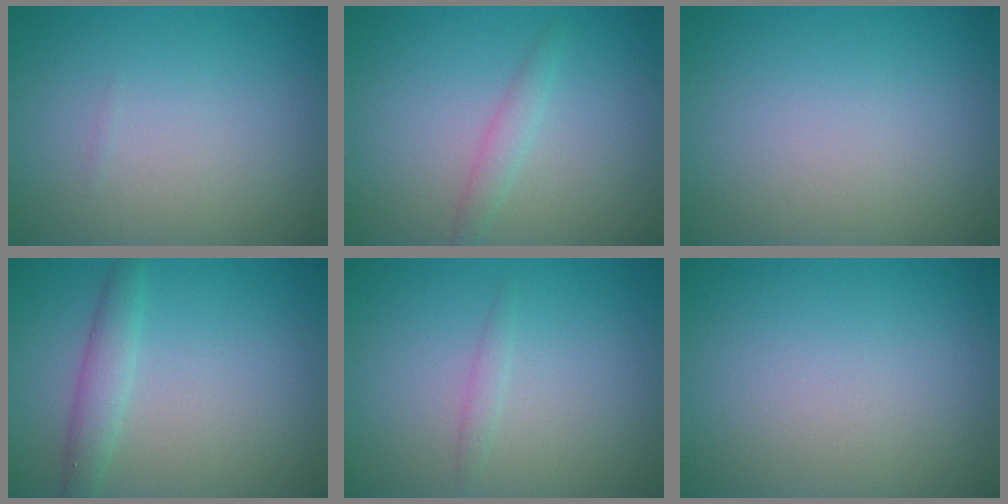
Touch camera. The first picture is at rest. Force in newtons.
{"total": 1.4, "press": 1.4, "slide": 0.0}
{"total": 0.0}
{"total": 2.3, "press": 2.3, "slide": 0.1}
{"total": 0.8, "press": 0.8, "slide": 0.1}
{"total": 0.0}